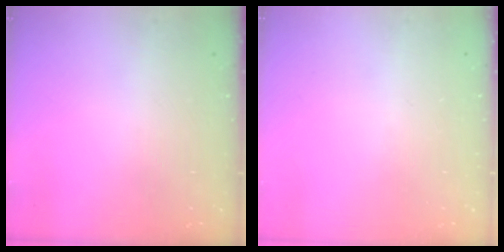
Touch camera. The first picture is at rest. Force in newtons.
{"total": 0.0}